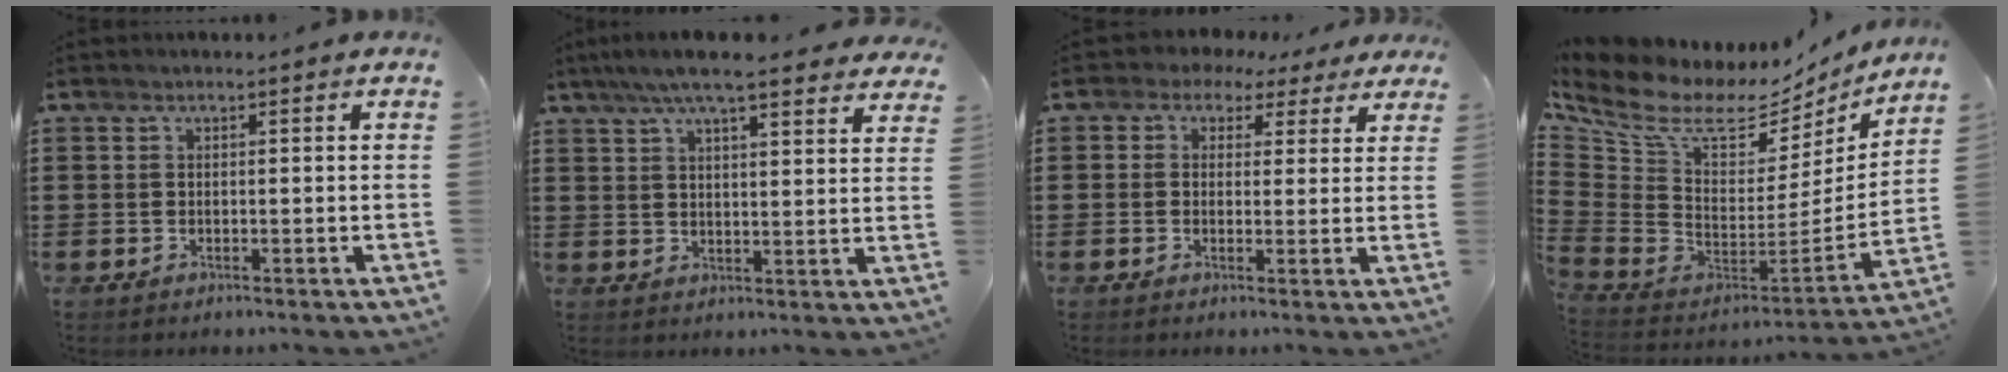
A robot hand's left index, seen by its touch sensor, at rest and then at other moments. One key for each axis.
{"total": 7.2, "fx": 6.1, "fy": 0.8, "fz": 3.7, "tx": -0.089, "ty": -0.012, "tz": 0.109}
{"total": 2.7, "fx": 1.3, "fy": 2.2, "fz": 0.8, "tx": -0.030, "ty": 0.002, "tz": 0.021}
{"total": 10.2, "fx": 7.2, "fy": 4.5, "fz": 5.7, "tx": -0.169, "ty": -0.067, "tz": 0.115}